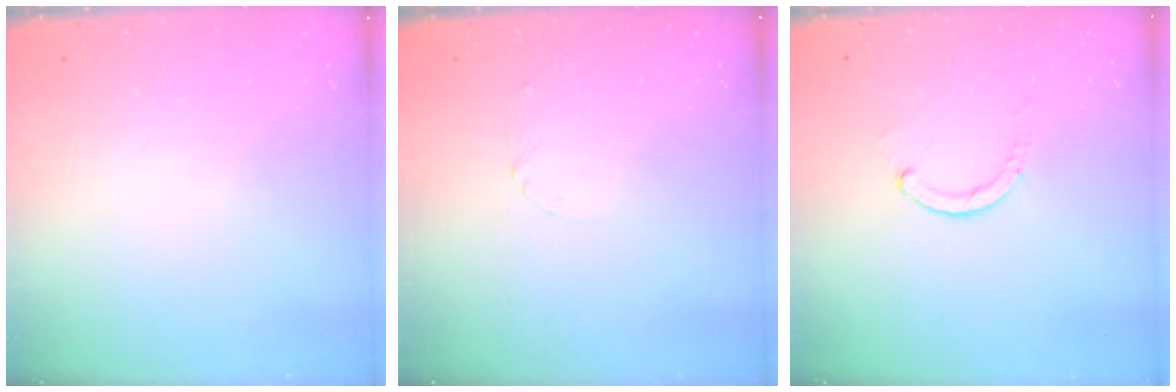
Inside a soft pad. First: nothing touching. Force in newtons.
{"total": 1.3, "press": 1.3, "slide": 0.1}
{"total": 1.1, "press": 1.0, "slide": 0.3}